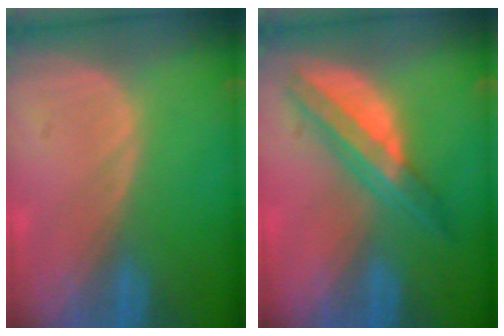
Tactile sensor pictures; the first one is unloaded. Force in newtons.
{"total": 7.2, "press": 6.2, "slide": 3.6}